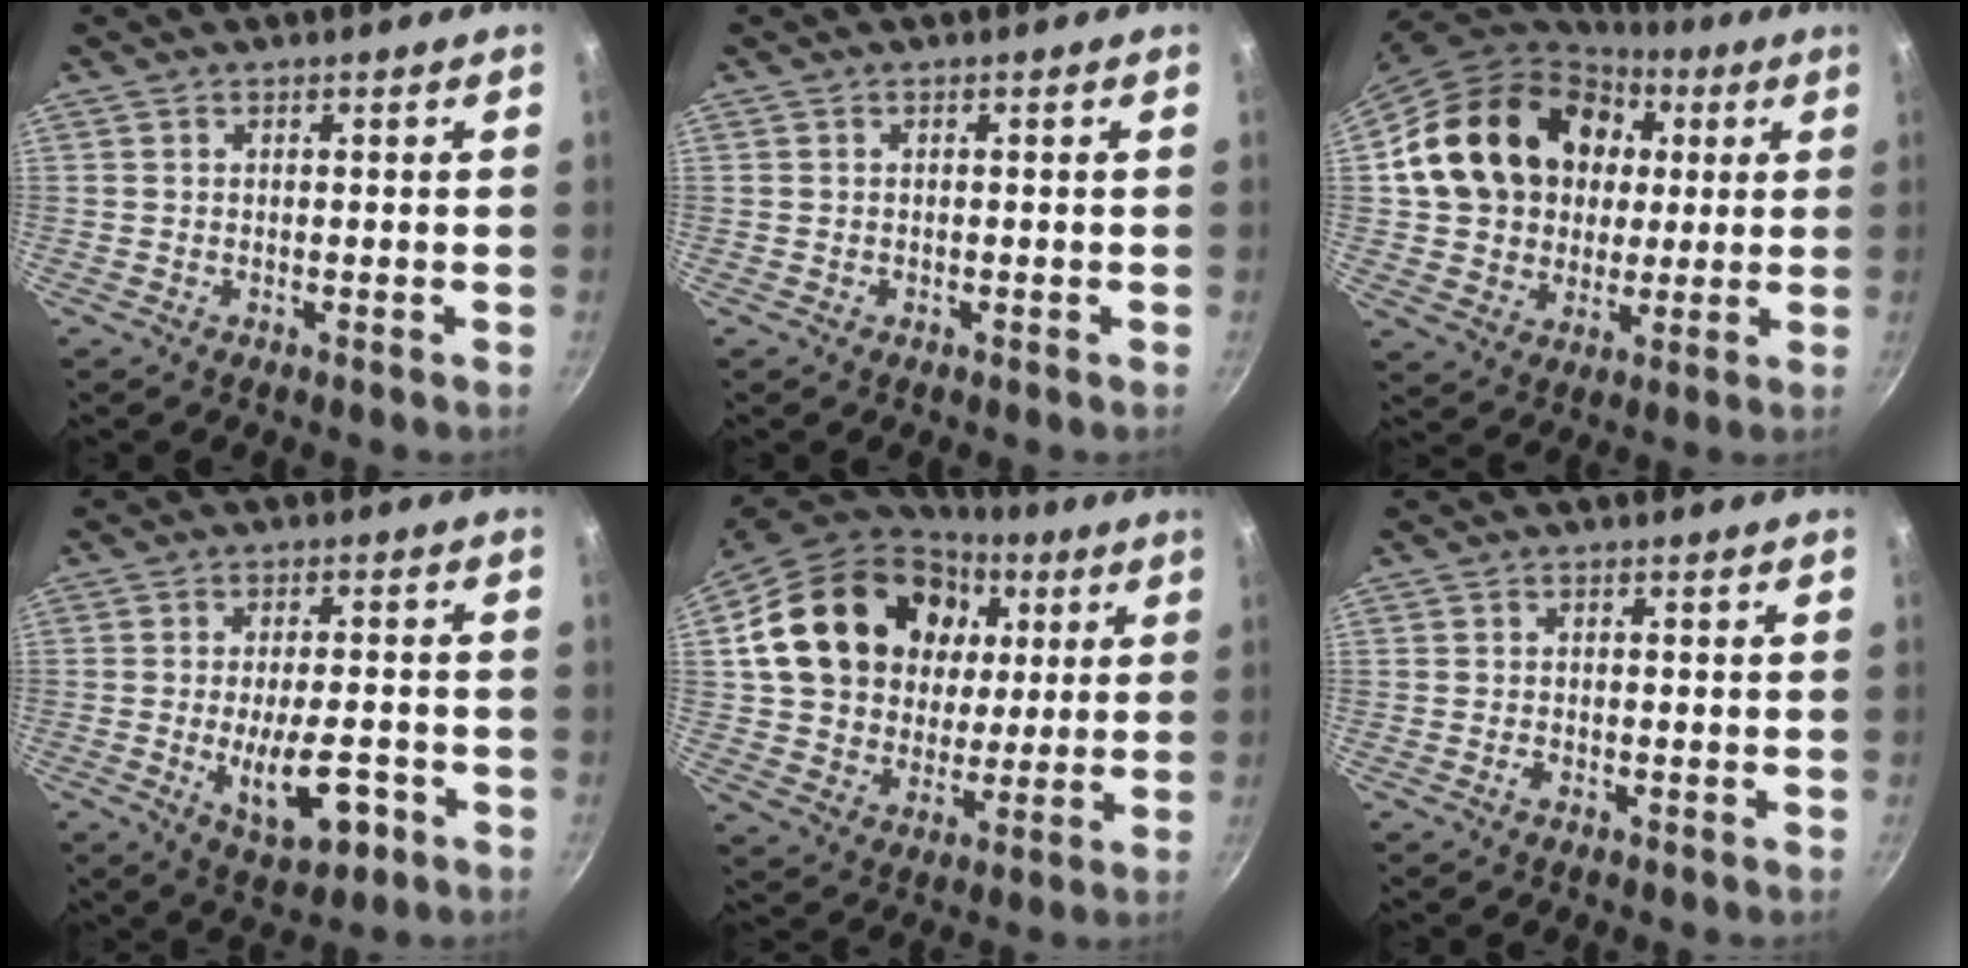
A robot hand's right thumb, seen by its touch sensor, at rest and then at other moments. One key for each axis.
{"total": 0.0}
{"total": 21.9, "fx": 4.6, "fy": 17.9, "fz": 11.8, "tx": -0.188, "ty": 0.021, "tz": 0.085}
{"total": 10.7, "fx": -3.4, "fy": 4.7, "fz": 9.0, "tx": -0.120, "ty": 0.009, "tz": -0.044}
{"total": 25.6, "fx": 7.1, "fy": 19.6, "fz": 14.7, "tx": -0.249, "ty": 0.013, "tz": 0.127}
{"total": 0.9, "fx": -0.6, "fy": 0.4, "fz": 0.6, "tx": -0.014, "ty": 0.004, "tz": -0.014}